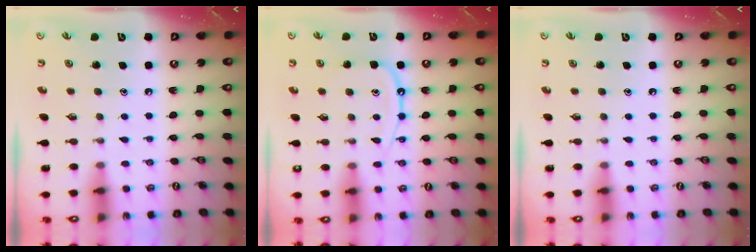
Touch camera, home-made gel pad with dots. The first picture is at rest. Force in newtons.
{"total": 10.9, "press": 10.8, "slide": 0.9}
{"total": 0.0}